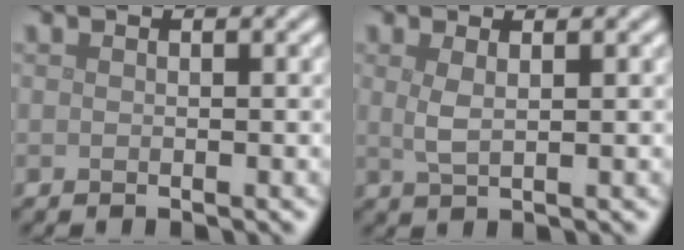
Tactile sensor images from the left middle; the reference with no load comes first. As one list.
[{"total": 1.8, "force": [0.6, 0.6, 1.6], "torque": [-0.030, -0.001, 0.012]}]